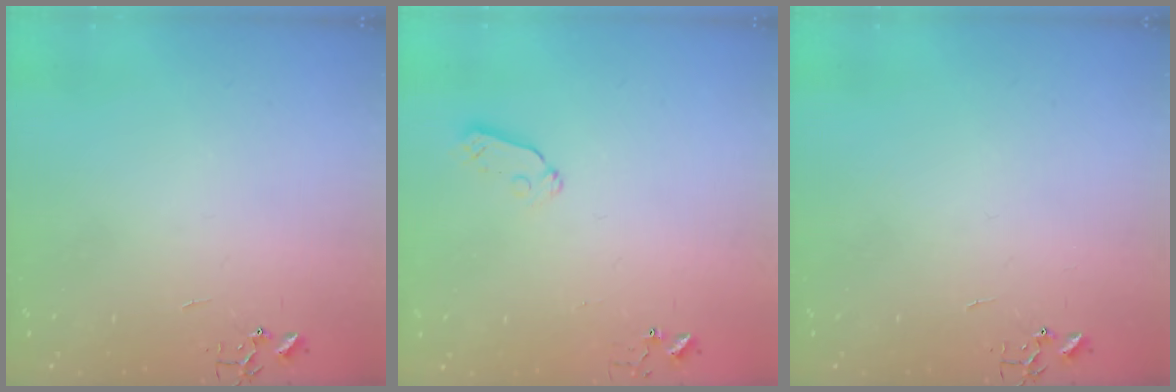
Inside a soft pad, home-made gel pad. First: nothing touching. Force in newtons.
{"total": 3.7, "press": 3.6, "slide": 0.5}
{"total": 0.0}